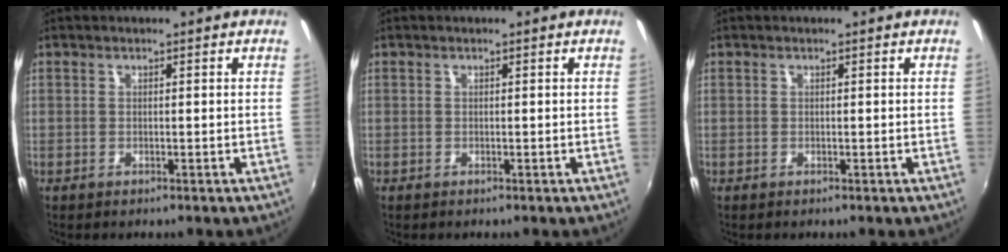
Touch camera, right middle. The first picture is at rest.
{"total": 0.0}
{"total": 0.0}